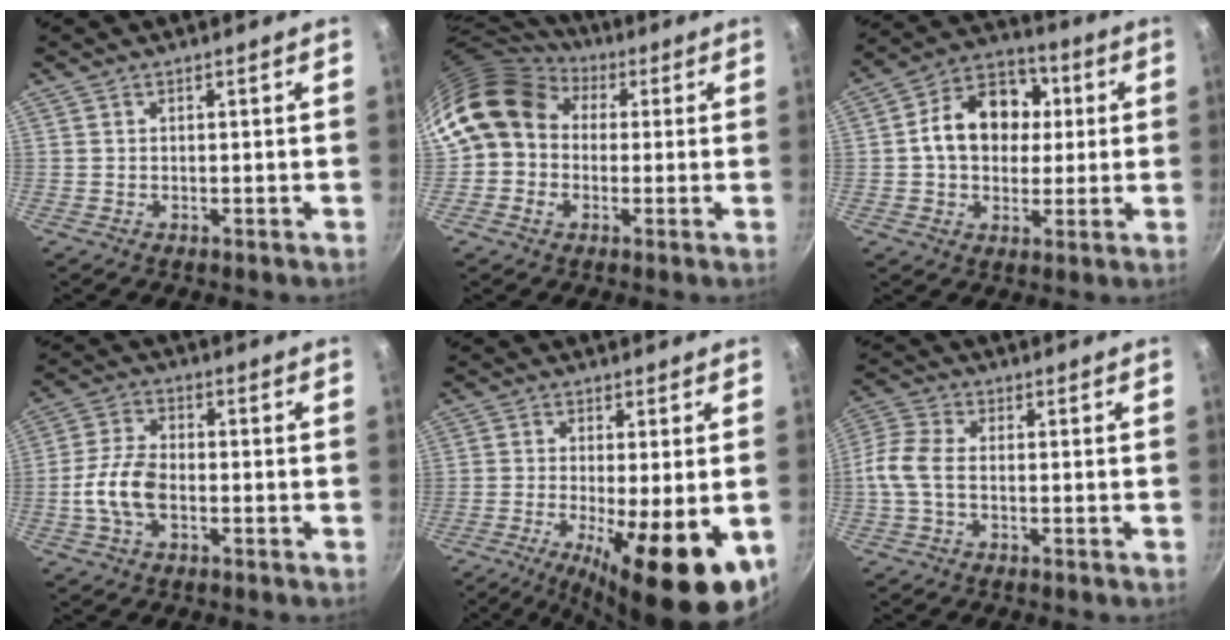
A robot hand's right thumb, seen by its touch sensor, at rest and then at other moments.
{"total": 13.1, "force": [2.9, 10.7, 7.0], "torque": [-0.109, 0.015, 0.032]}
{"total": 14.9, "force": [1.8, 11.5, 9.2], "torque": [-0.114, 0.022, 0.013]}
{"total": 8.6, "force": [-2.0, 4.8, 6.9], "torque": [-0.135, 0.024, -0.046]}
{"total": 16.2, "force": [-5.1, 4.5, 14.7], "torque": [-0.229, -0.015, -0.071]}
{"total": 6.8, "force": [-1.1, 4.0, 5.4], "torque": [-0.123, 0.022, -0.039]}